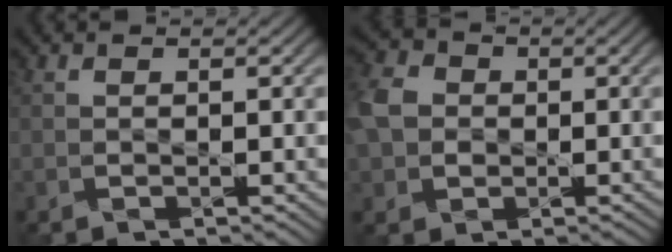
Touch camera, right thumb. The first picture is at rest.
{"total": 6.3, "force": [0.4, 5.2, 3.5], "torque": [-0.108, 0.012, -0.004]}